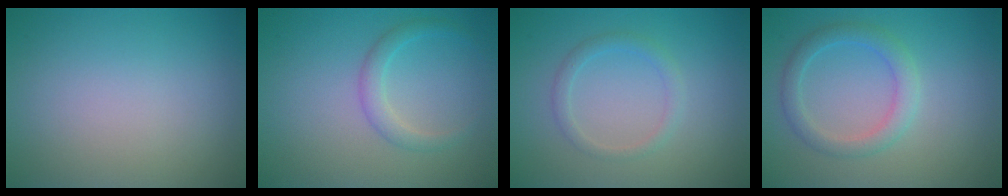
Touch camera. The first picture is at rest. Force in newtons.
{"total": 1.8, "press": 1.8, "slide": 0.0}
{"total": 1.6, "press": 1.6, "slide": 0.0}
{"total": 2.7, "press": 2.7, "slide": 0.1}